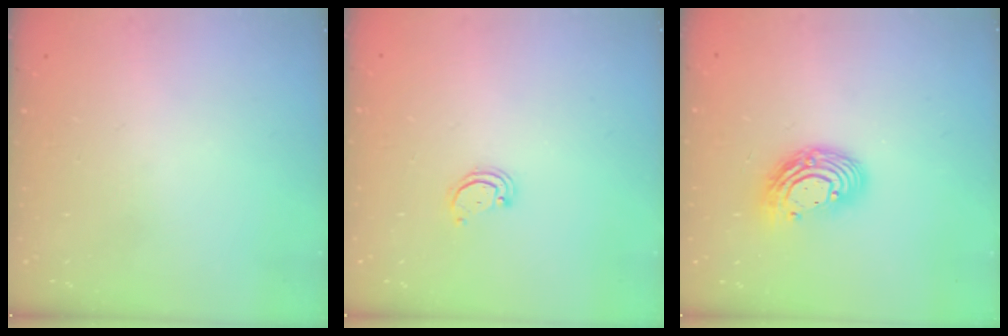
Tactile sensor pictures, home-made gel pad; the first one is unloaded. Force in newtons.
{"total": 2.2, "press": 2.2, "slide": 0.2}
{"total": 11.7, "press": 11.7, "slide": 0.9}